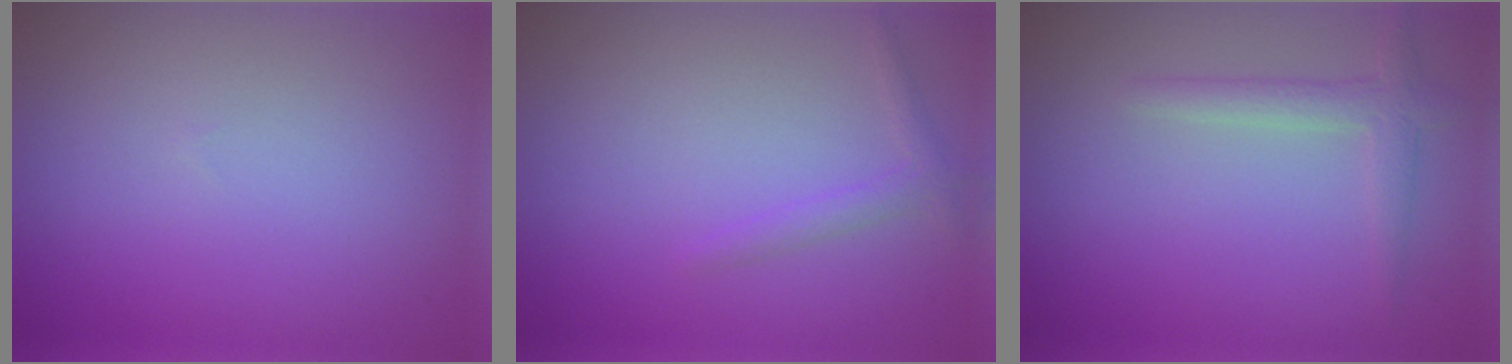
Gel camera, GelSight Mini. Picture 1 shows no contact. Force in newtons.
{"total": 1.3, "press": 1.3, "slide": 0.1}
{"total": 2.1, "press": 2.1, "slide": 0.1}